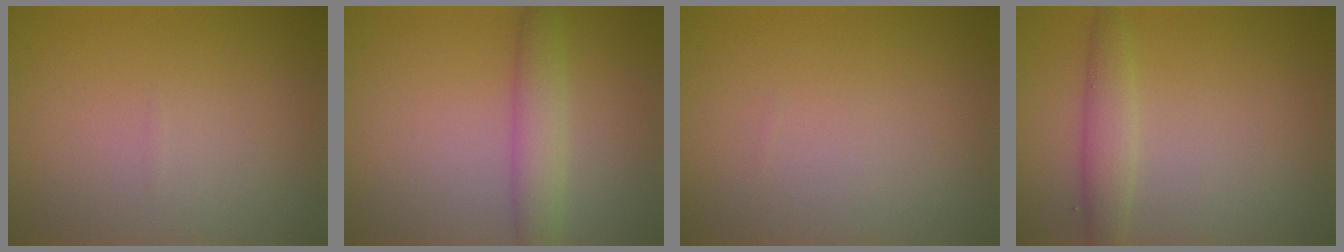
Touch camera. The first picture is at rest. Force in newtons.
{"total": 3.2, "press": 3.2, "slide": 0.2}
{"total": 0.0}
{"total": 2.4, "press": 2.4, "slide": 0.1}